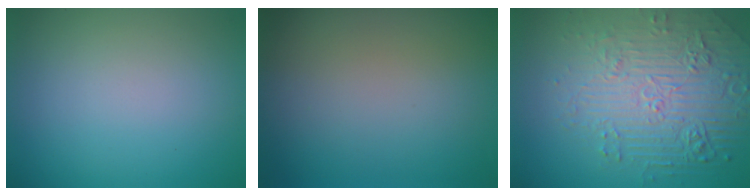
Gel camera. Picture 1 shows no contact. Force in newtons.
{"total": 0.0}
{"total": 7.7, "press": 5.7, "slide": 5.2}